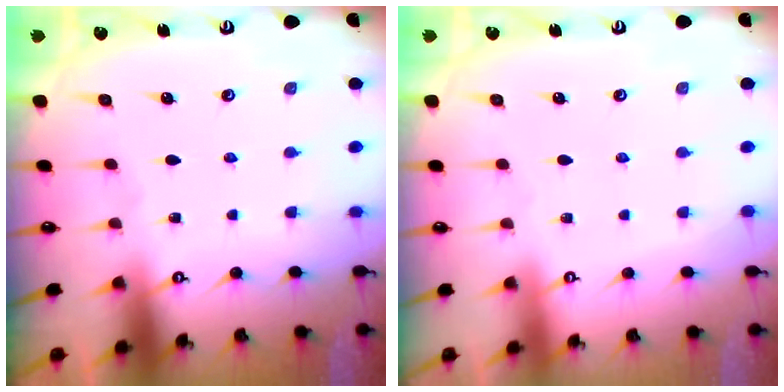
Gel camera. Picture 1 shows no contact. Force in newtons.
{"total": 3.9, "press": 3.9, "slide": 0.1}